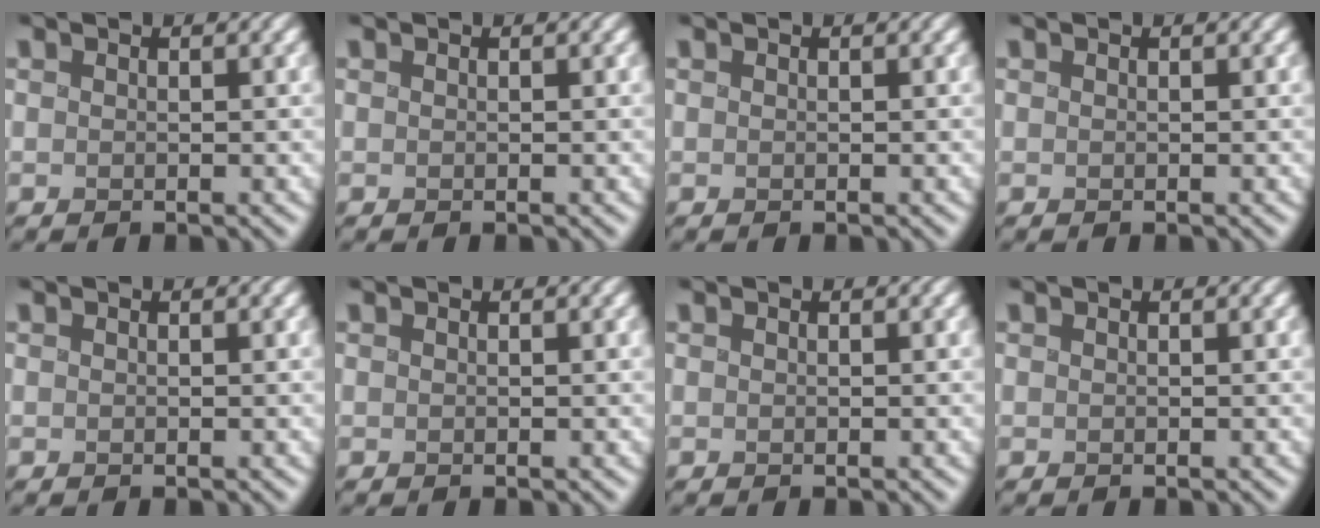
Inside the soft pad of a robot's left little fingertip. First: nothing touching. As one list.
[{"total": 0.0}, {"total": 0.0}, {"total": 0.0}, {"total": 0.0}, {"total": 0.0}, {"total": 0.0}, {"total": 0.0}]